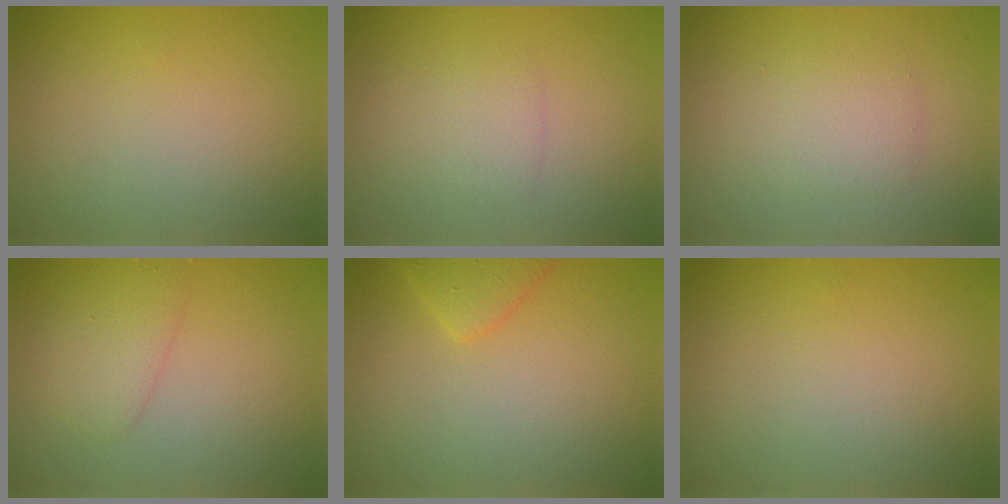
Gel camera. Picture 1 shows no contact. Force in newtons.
{"total": 1.4, "press": 1.4, "slide": 0.0}
{"total": 2.3, "press": 2.3, "slide": 0.1}
{"total": 2.4, "press": 2.4, "slide": 0.1}
{"total": 2.5, "press": 2.5, "slide": 0.2}
{"total": 0.0}